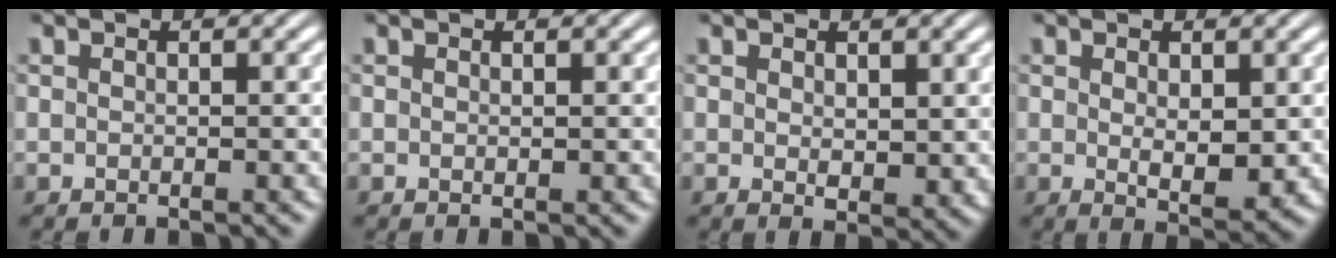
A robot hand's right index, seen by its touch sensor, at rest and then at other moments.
{"total": 0.0}
{"total": 1.5, "force": [0.4, 0.6, 1.3], "torque": [-0.012, -0.016, 0.018]}
{"total": 2.9, "force": [0.0, 1.0, 2.7], "torque": [-0.043, -0.025, 0.010]}